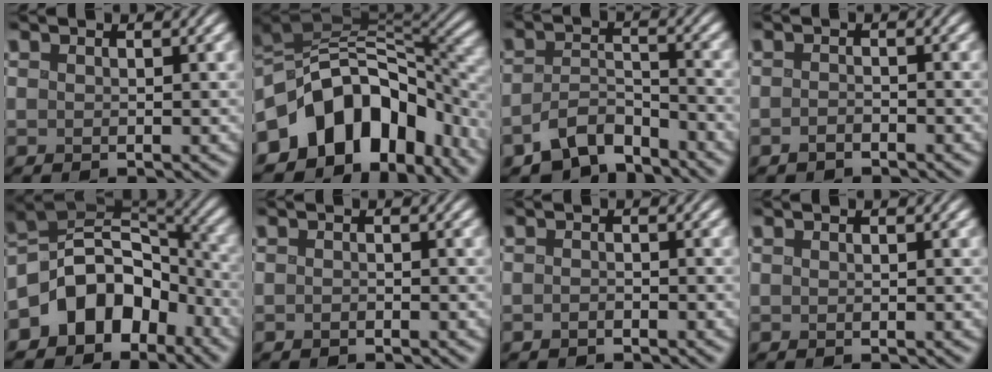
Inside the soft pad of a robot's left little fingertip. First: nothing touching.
{"total": 11.4, "force": [-6.0, 7.7, 5.8], "torque": [-0.091, 0.015, -0.122]}
{"total": 5.5, "force": [-4.5, 2.4, 2.0], "torque": [-0.033, -0.009, -0.086]}
{"total": 1.2, "force": [-1.1, 0.3, 0.2], "torque": [-0.004, -0.002, -0.024]}
{"total": 8.1, "force": [-4.5, 5.7, 3.5], "torque": [-0.037, 0.016, -0.103]}
{"total": 0.6, "force": [-0.6, 0.1, 0.0], "torque": [0.002, -0.002, -0.011]}
{"total": 0.9, "force": [-0.9, 0.2, 0.1], "torque": [-0.002, -0.002, -0.018]}
{"total": 0.0}